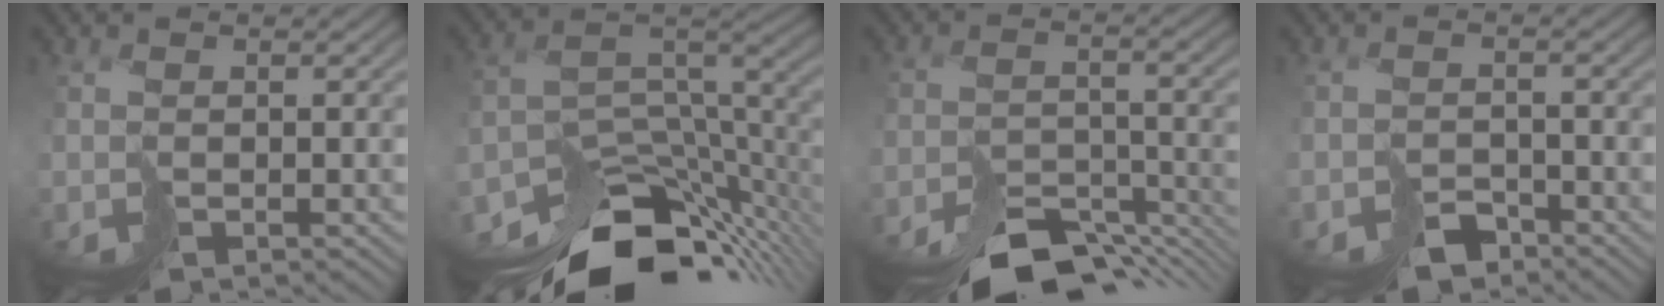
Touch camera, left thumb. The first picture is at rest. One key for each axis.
{"total": 13.6, "fx": -10.2, "fy": 5.0, "fz": 7.5, "tx": -0.149, "ty": -0.013, "tz": -0.155}
{"total": 9.2, "fx": -8.4, "fy": 2.0, "fz": 3.3, "tx": -0.036, "ty": 0.002, "tz": -0.129}
{"total": 3.4, "fx": -3.1, "fy": 1.3, "fz": 0.7, "tx": -0.001, "ty": -0.006, "tz": -0.054}